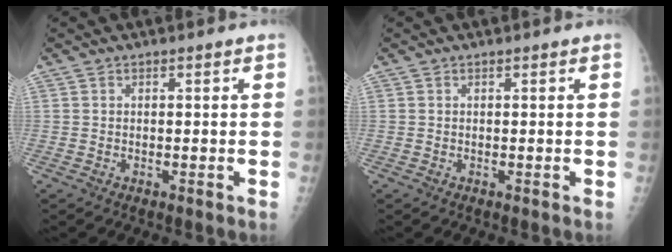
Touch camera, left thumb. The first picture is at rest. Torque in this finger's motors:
{"motor_torque": [0.02, 0.02, -0.01, -0.03, 0.00]}